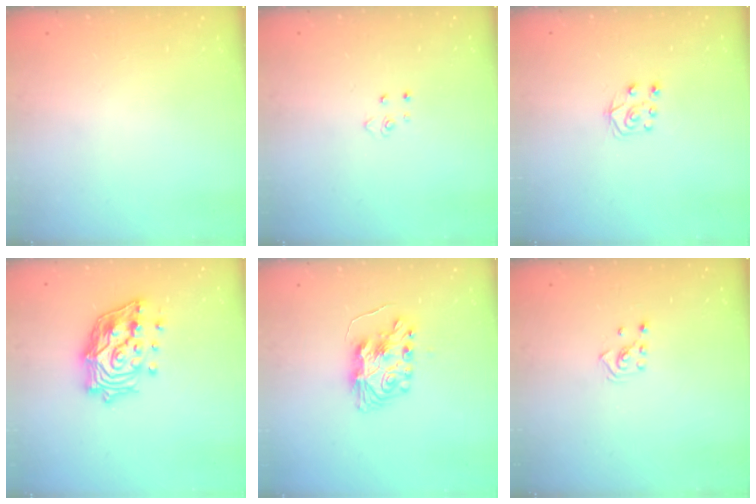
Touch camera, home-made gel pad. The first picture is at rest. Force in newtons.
{"total": 2.6, "press": 2.6, "slide": 0.3}
{"total": 5.7, "press": 5.7, "slide": 0.5}
{"total": 18.1, "press": 17.9, "slide": 2.7}
{"total": 9.0, "press": 9.0, "slide": 0.5}
{"total": 2.1, "press": 1.9, "slide": 0.8}